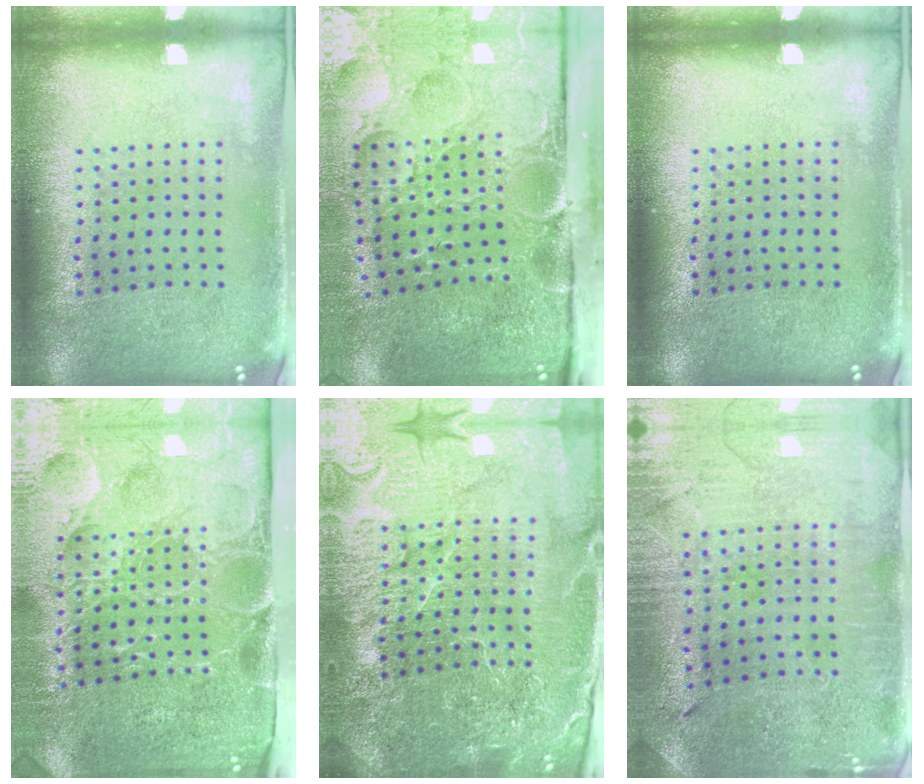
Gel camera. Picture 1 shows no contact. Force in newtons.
{"total": 5.4, "press": 4.2, "slide": 3.3}
{"total": 0.0}
{"total": 5.1, "press": 4.2, "slide": 2.8}
{"total": 5.7, "press": 5.2, "slide": 2.3}
{"total": 0.7, "press": 0.6, "slide": 0.3}